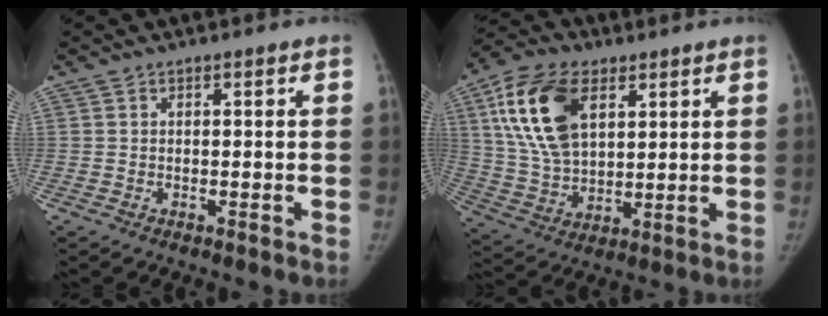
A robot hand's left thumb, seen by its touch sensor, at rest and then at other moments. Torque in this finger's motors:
{"motor_torque": [1.72, 1.76, 0.82, -0.30, 0.11]}